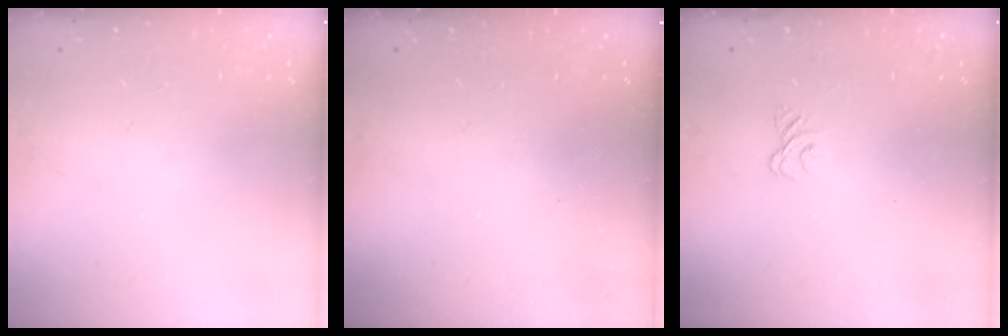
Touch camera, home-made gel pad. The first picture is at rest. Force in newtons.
{"total": 2.5, "press": 2.4, "slide": 0.8}
{"total": 2.3, "press": 2.0, "slide": 1.2}